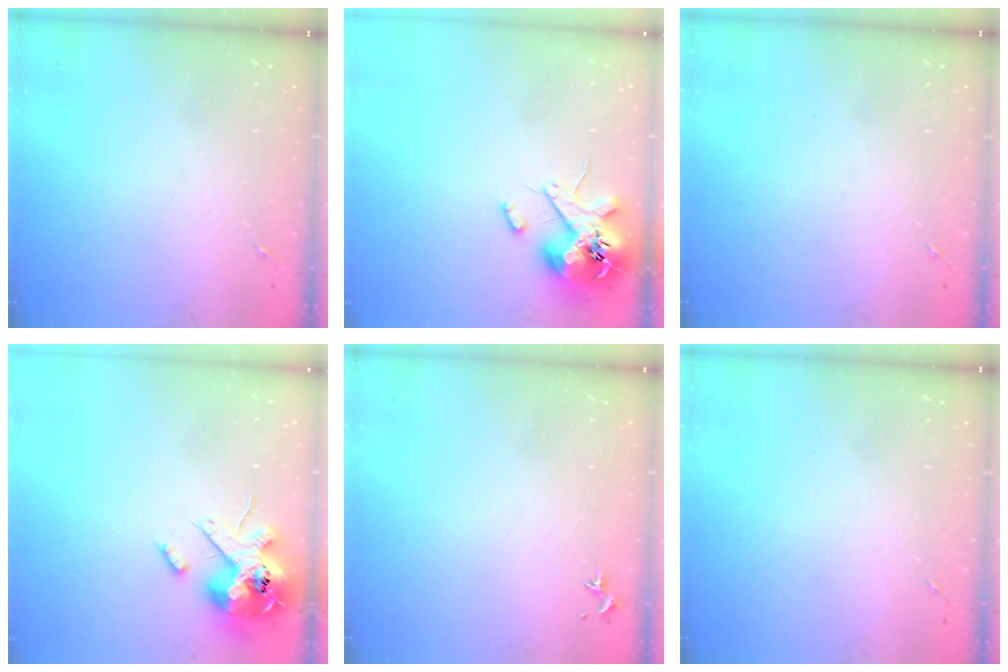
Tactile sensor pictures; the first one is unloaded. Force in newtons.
{"total": 12.3, "press": 12.2, "slide": 1.9}
{"total": 0.0}
{"total": 14.9, "press": 14.7, "slide": 2.6}
{"total": 0.8, "press": 0.7, "slide": 0.3}
{"total": 0.0}